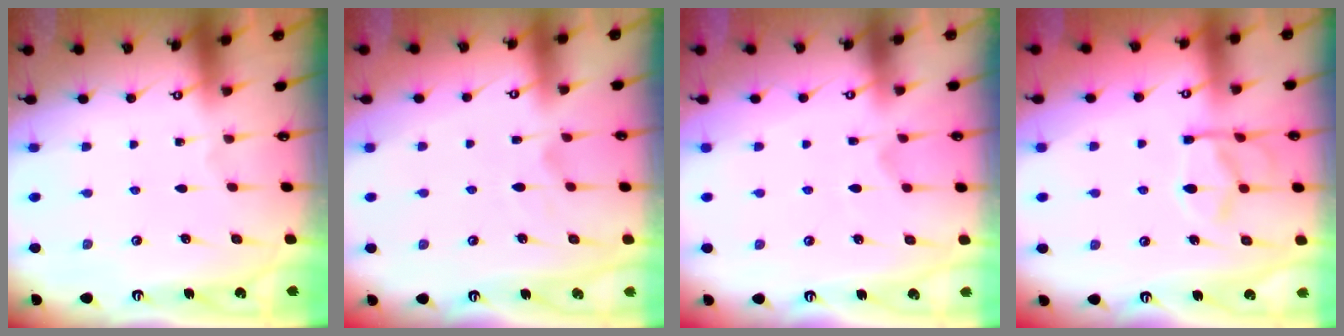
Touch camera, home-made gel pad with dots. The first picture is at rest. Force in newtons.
{"total": 1.3, "press": 0.6, "slide": 1.2}
{"total": 2.1, "press": 1.8, "slide": 1.2}
{"total": 8.7, "press": 8.5, "slide": 1.6}